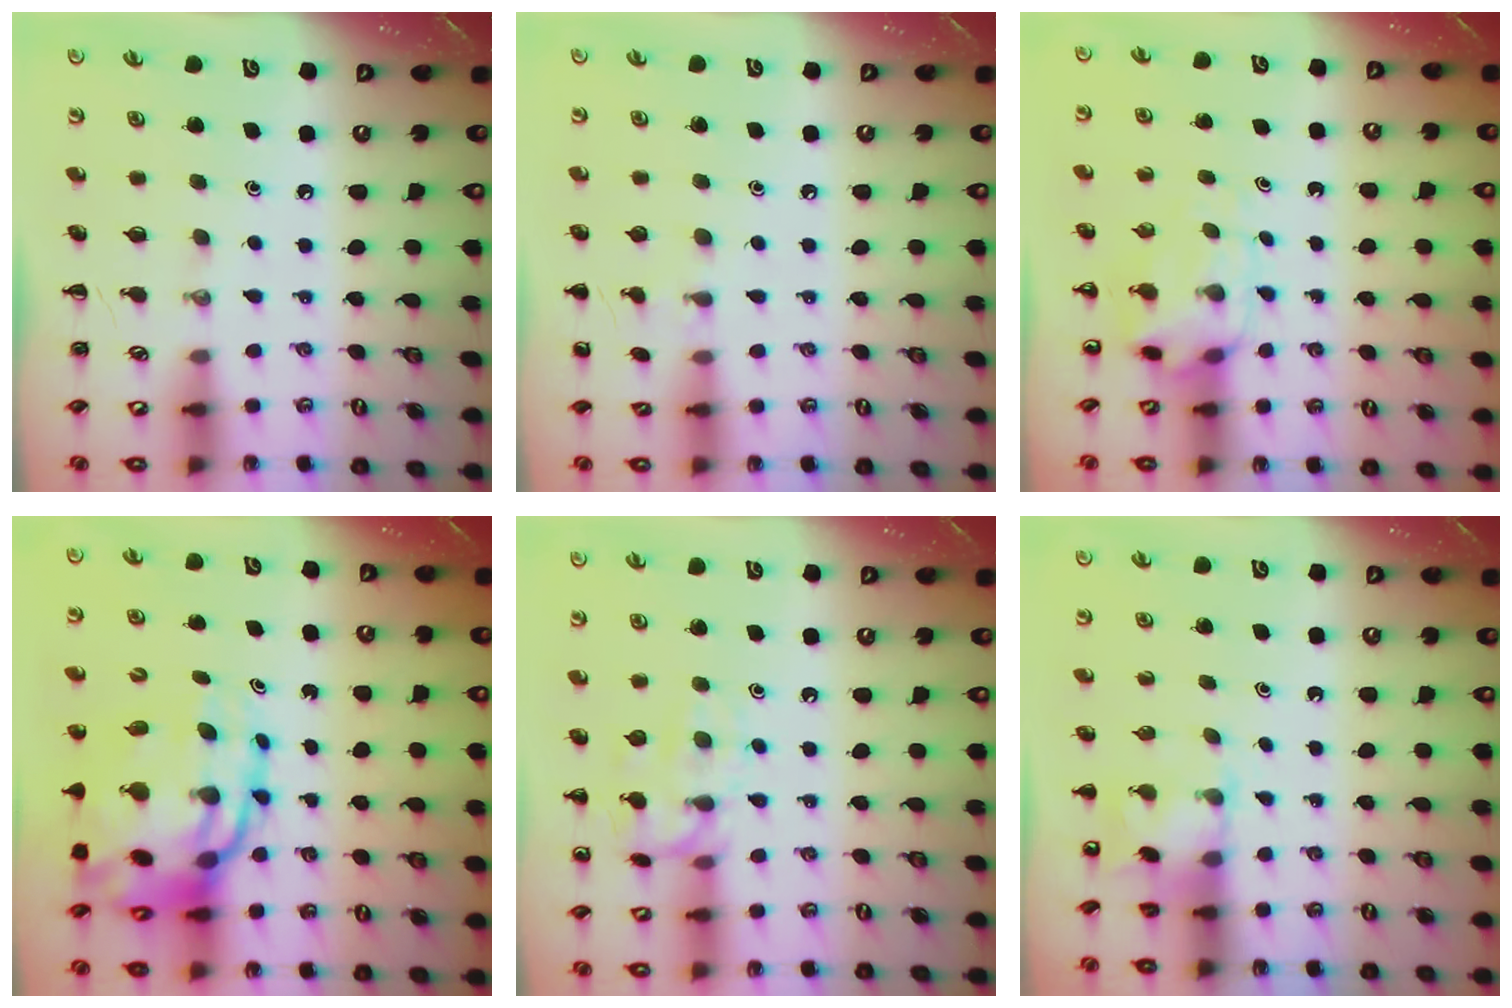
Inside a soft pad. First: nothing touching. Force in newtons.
{"total": 5.9, "press": 5.7, "slide": 1.7}
{"total": 5.2, "press": 5.1, "slide": 1.1}
{"total": 17.5, "press": 16.8, "slide": 4.9}
{"total": 12.0, "press": 11.9, "slide": 0.5}
{"total": 4.8, "press": 4.7, "slide": 1.3}